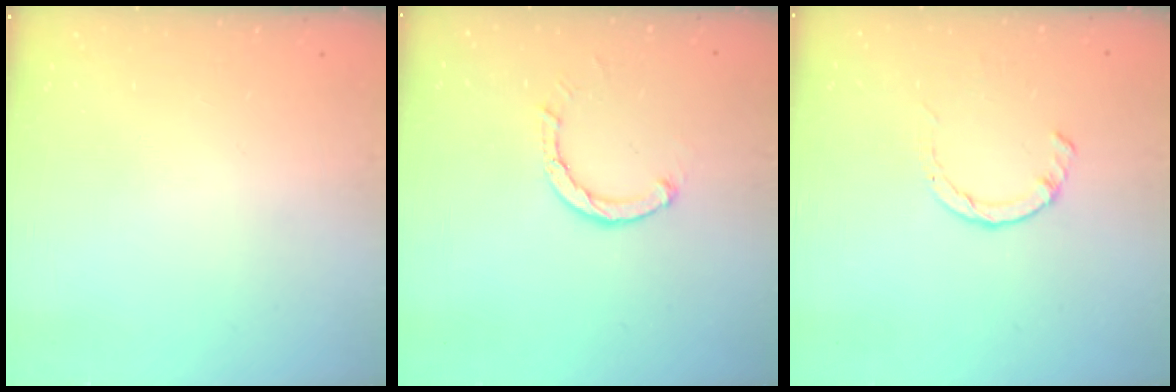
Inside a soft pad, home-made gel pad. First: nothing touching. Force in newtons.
{"total": 2.6, "press": 2.6, "slide": 0.1}
{"total": 1.4, "press": 1.4, "slide": 0.3}